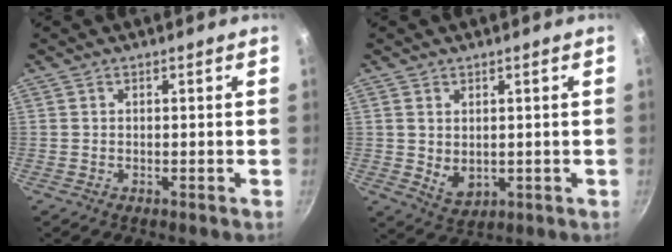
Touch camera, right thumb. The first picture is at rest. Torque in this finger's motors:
{"motor_torque": [-0.58, 0.24, -0.11, 0.11, 0.01]}